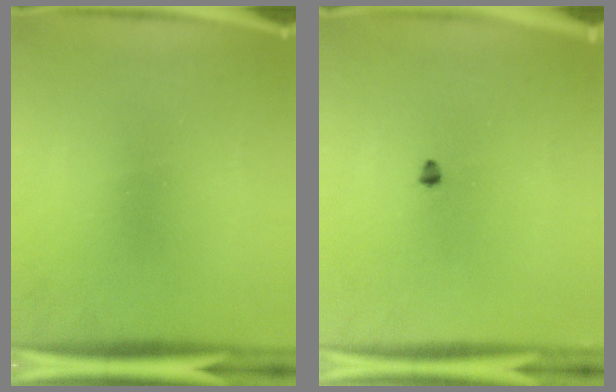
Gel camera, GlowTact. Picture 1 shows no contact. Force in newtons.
{"total": 1.1}